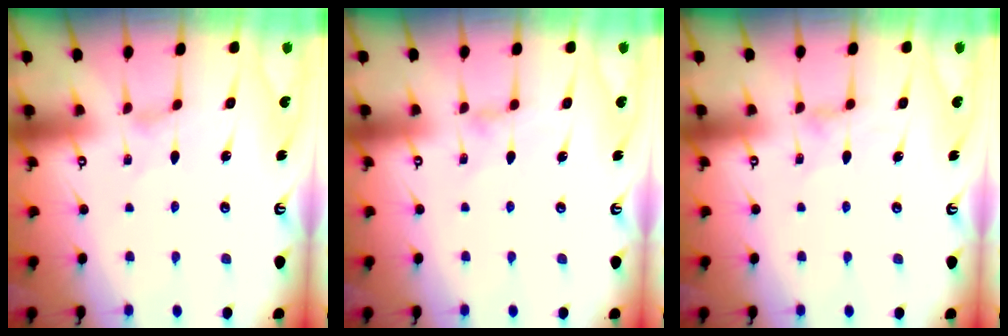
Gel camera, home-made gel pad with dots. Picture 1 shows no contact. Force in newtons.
{"total": 0.0}
{"total": 0.8, "press": 0.8, "slide": 0.3}